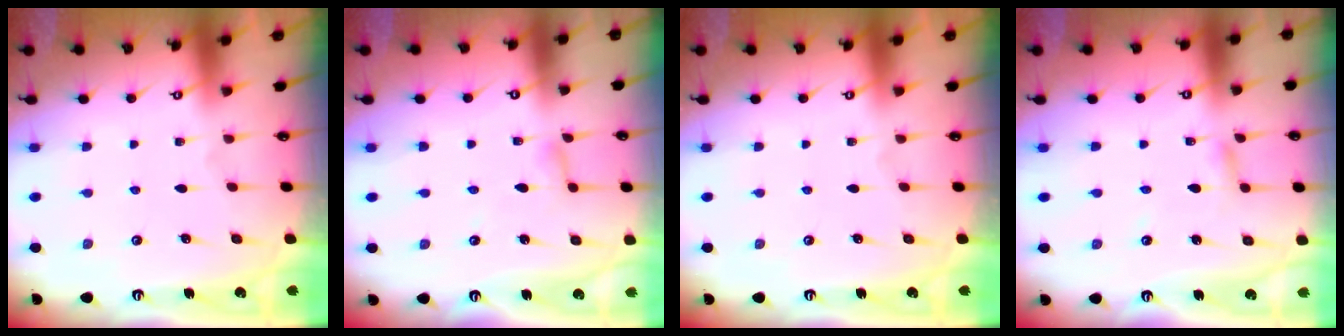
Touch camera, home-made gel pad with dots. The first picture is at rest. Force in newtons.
{"total": 2.7, "press": 2.6, "slide": 0.2}
{"total": 0.0}
{"total": 2.7, "press": 2.7, "slide": 0.1}